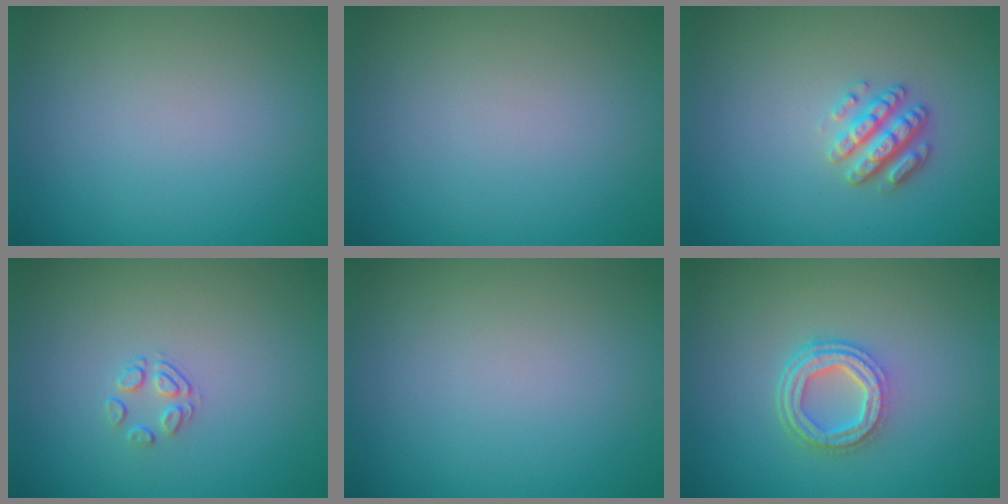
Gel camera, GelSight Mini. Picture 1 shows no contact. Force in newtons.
{"total": 0.0}
{"total": 2.8, "press": 2.7, "slide": 0.6}
{"total": 1.5, "press": 0.8, "slide": 1.3}
{"total": 0.0}
{"total": 4.2, "press": 3.2, "slide": 2.8}